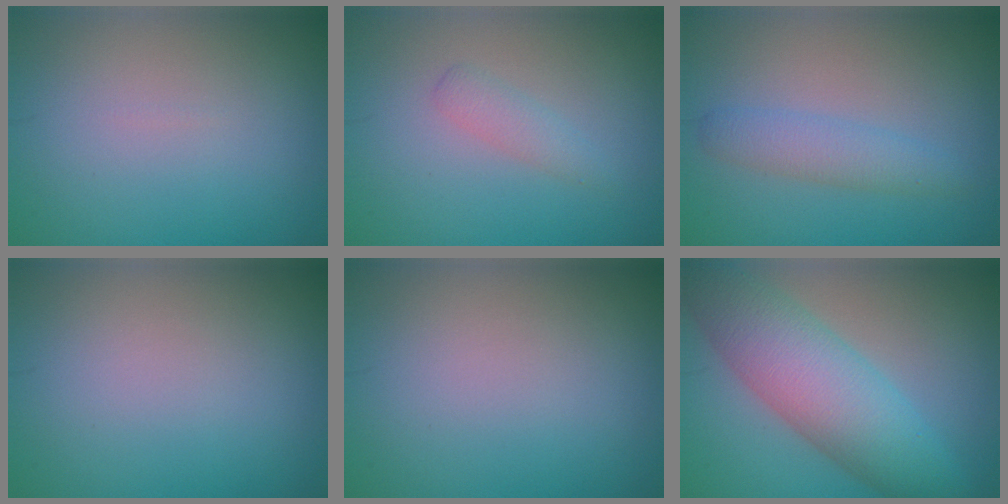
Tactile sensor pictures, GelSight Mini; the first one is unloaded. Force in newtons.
{"total": 1.5, "press": 1.5, "slide": 0.1}
{"total": 2.4, "press": 2.4, "slide": 0.1}
{"total": 0.0}
{"total": 0.0}
{"total": 8.4, "press": 8.4, "slide": 0.3}